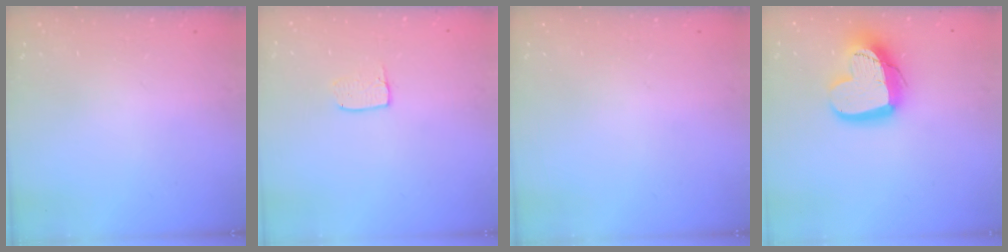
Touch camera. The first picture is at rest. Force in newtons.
{"total": 3.6, "press": 3.5, "slide": 0.2}
{"total": 0.0}
{"total": 16.7, "press": 16.6, "slide": 1.5}